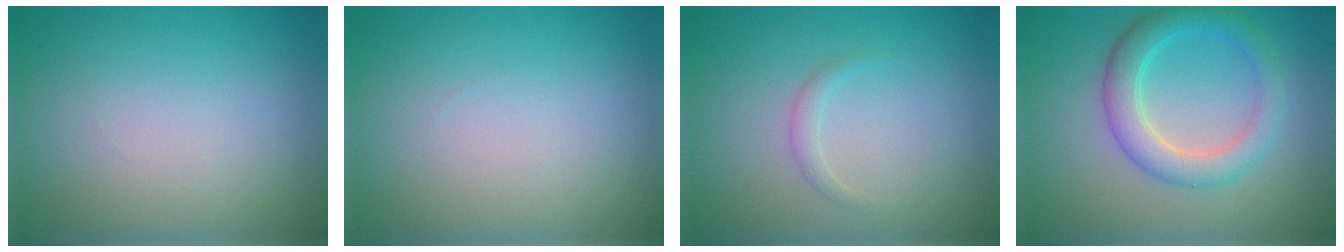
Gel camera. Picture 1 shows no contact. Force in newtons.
{"total": 0.0}
{"total": 0.8, "press": 0.8, "slide": 0.0}
{"total": 4.0, "press": 4.0, "slide": 0.1}